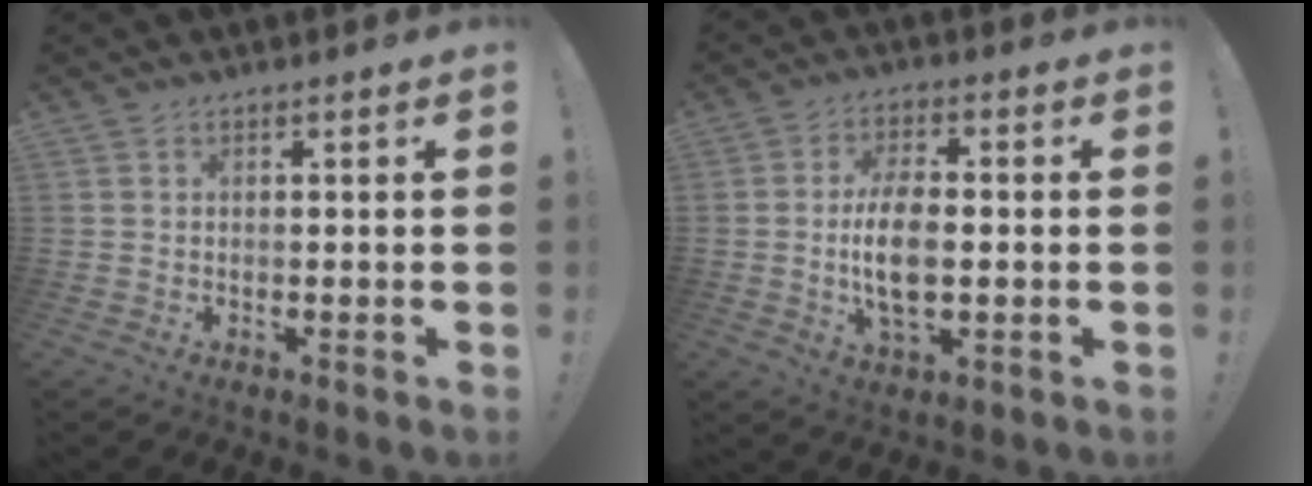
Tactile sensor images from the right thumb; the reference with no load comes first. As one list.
[{"total": 10.6, "force": [-0.8, 5.2, 9.2], "torque": [-0.175, -0.001, -0.016]}]